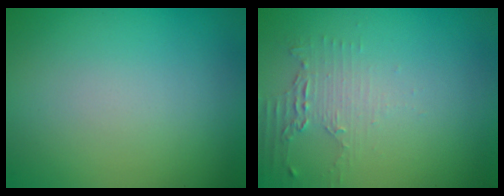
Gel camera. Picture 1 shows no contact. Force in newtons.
{"total": 2.3, "press": 1.7, "slide": 1.5}